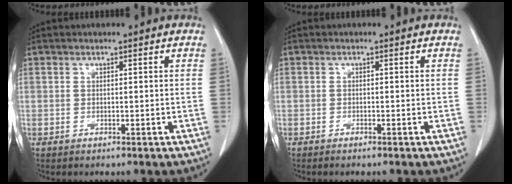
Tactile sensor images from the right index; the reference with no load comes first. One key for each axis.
{"total": 1.5, "fx": -1.2, "fy": 0.1, "fz": 0.8, "tx": -0.015, "ty": -0.002, "tz": -0.013}